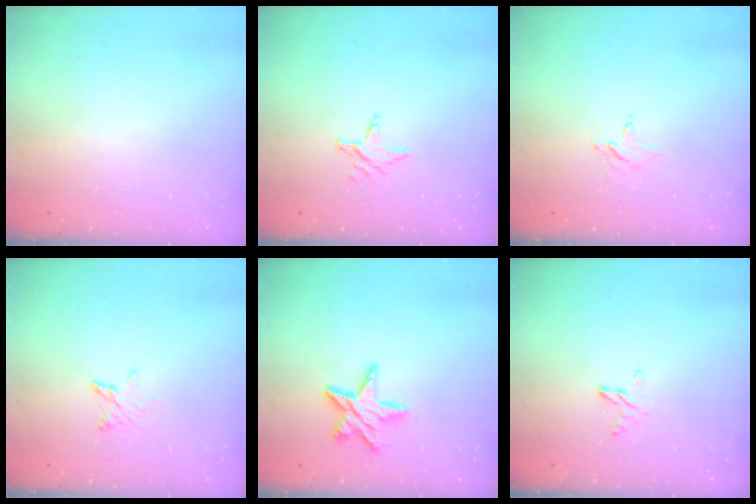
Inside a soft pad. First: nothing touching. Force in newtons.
{"total": 3.6, "press": 3.6, "slide": 0.2}
{"total": 2.3, "press": 2.2, "slide": 0.3}
{"total": 3.1, "press": 3.1, "slide": 0.4}
{"total": 10.2, "press": 10.2, "slide": 0.9}
{"total": 4.6, "press": 4.5, "slide": 0.4}